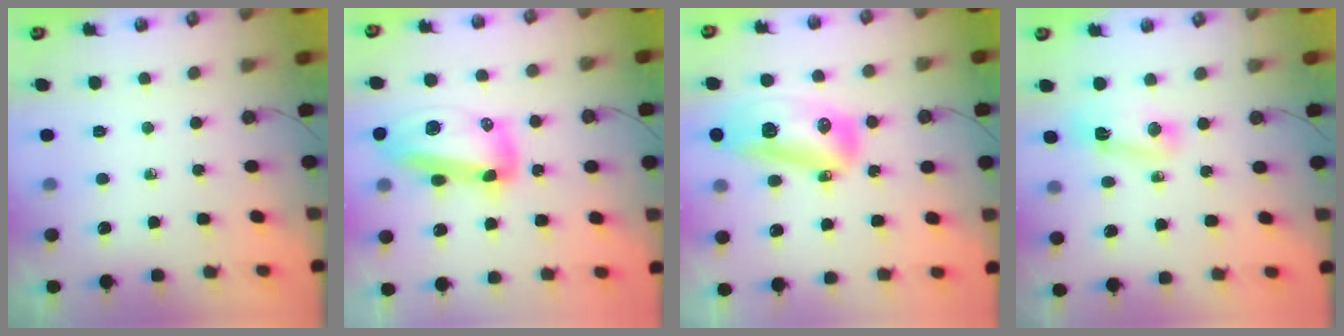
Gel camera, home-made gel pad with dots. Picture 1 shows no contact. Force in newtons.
{"total": 17.7, "press": 17.6, "slide": 1.8}
{"total": 16.2, "press": 16.1, "slide": 2.2}
{"total": 5.2, "press": 5.1, "slide": 0.7}